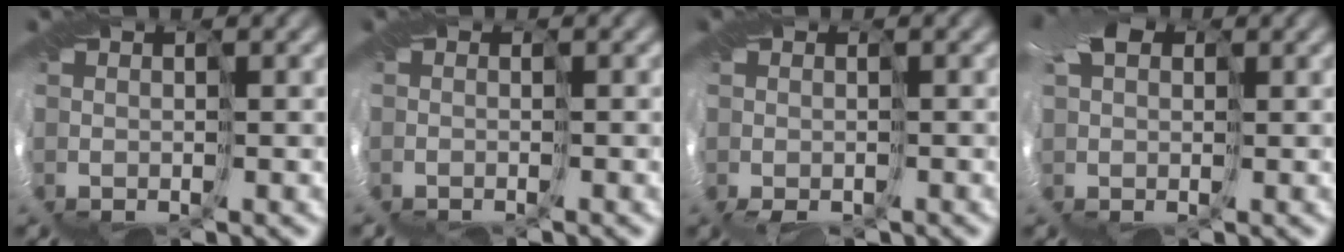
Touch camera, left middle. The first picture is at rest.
{"total": 3.7, "force": [-2.9, -1.5, -1.8], "torque": [0.008, -0.020, -0.026]}
{"total": 2.5, "force": [-2.5, -0.1, -0.6], "torque": [-0.004, -0.027, -0.024]}
{"total": 3.4, "force": [1.1, 2.5, 2.0], "torque": [-0.080, 0.014, 0.028]}